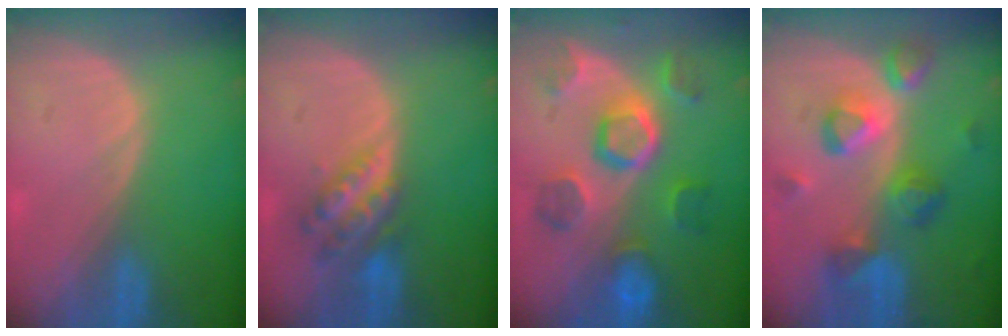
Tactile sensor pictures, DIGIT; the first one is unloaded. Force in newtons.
{"total": 6.2, "press": 5.4, "slide": 3.0}
{"total": 9.3, "press": 9.1, "slide": 1.9}
{"total": 9.3, "press": 8.2, "slide": 4.3}